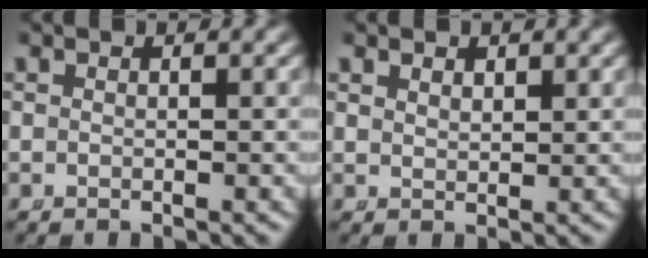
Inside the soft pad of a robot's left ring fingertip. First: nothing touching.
{"total": 1.1, "force": [1.0, 0.2, 0.4], "torque": [-0.006, -0.010, 0.029]}